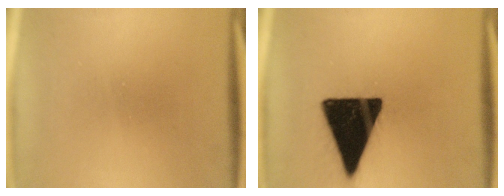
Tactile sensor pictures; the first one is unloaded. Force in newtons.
{"total": 19.5}